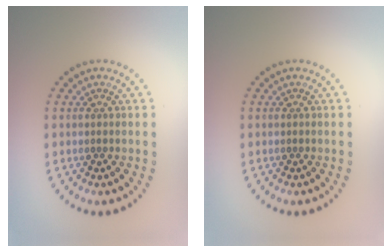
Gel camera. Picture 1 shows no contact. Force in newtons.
{"total": 0.0}